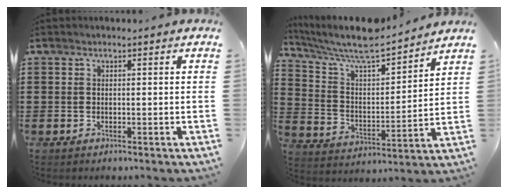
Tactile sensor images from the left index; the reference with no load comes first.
{"total": 9.1, "force": [8.4, 1.0, 3.4], "torque": [-0.102, -0.056, 0.143]}